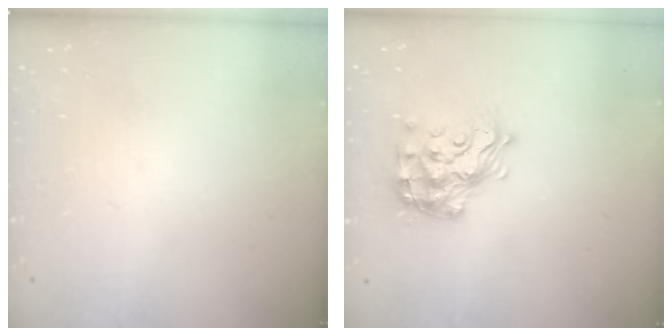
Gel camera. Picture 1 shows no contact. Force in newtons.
{"total": 18.2, "press": 18.1, "slide": 1.2}